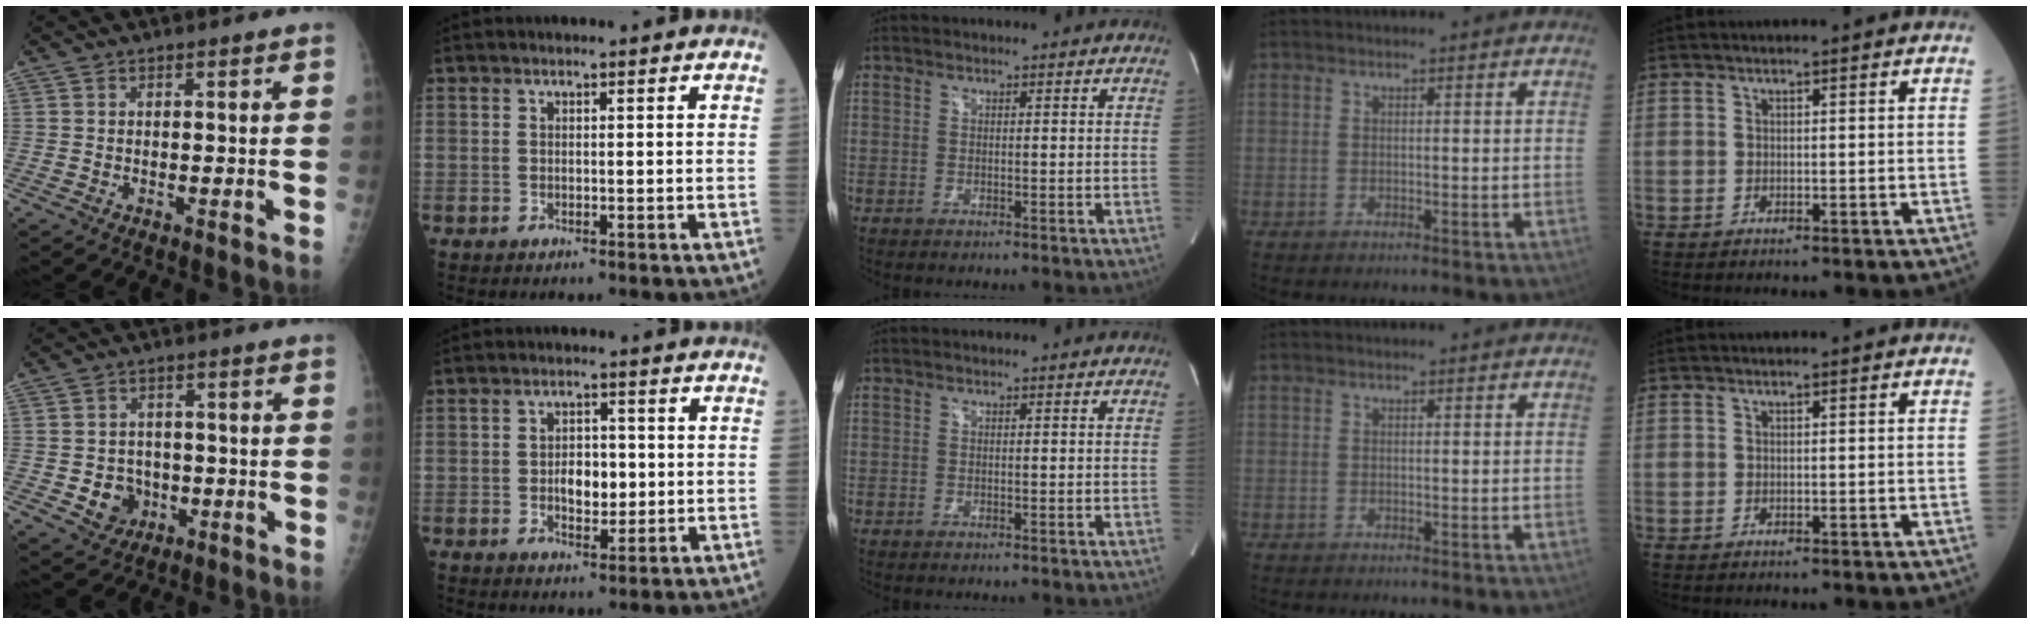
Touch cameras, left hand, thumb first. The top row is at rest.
{"thumb": {"total": 5.9, "force": [-1.5, 5.3, 2.1], "torque": [-0.007, 0.010, -0.018]}, "index": {"total": 4.5, "force": [-0.2, 2.5, 3.7], "torque": [-0.059, 0.003, 0.000]}}